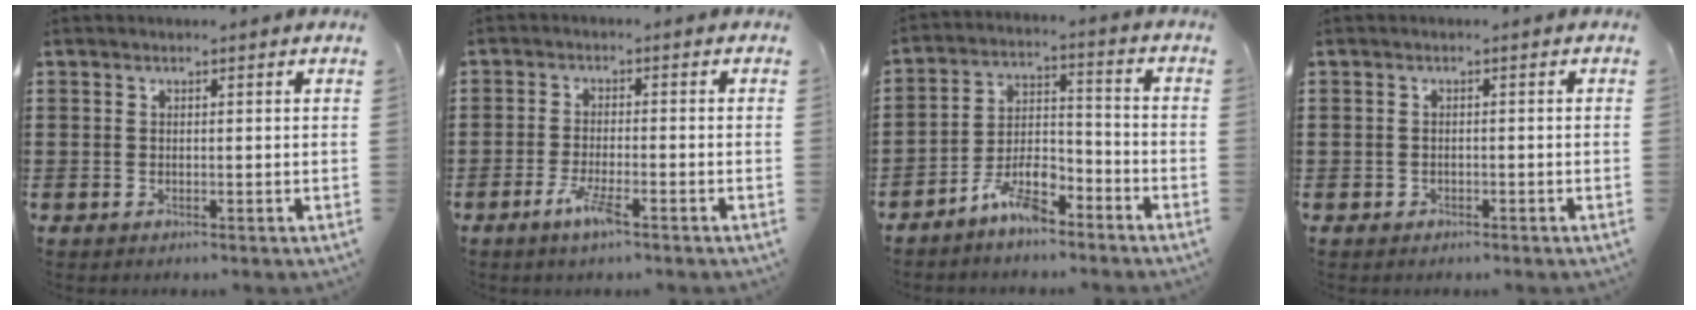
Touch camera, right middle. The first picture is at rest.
{"total": 4.2, "force": [-2.4, 0.7, 3.4], "torque": [-0.074, -0.005, -0.048]}
{"total": 7.5, "force": [-6.1, 2.2, 3.8], "torque": [-0.077, 0.010, -0.118]}
{"total": 0.9, "force": [-0.7, 0.6, 0.1], "torque": [-0.003, 0.002, -0.016]}